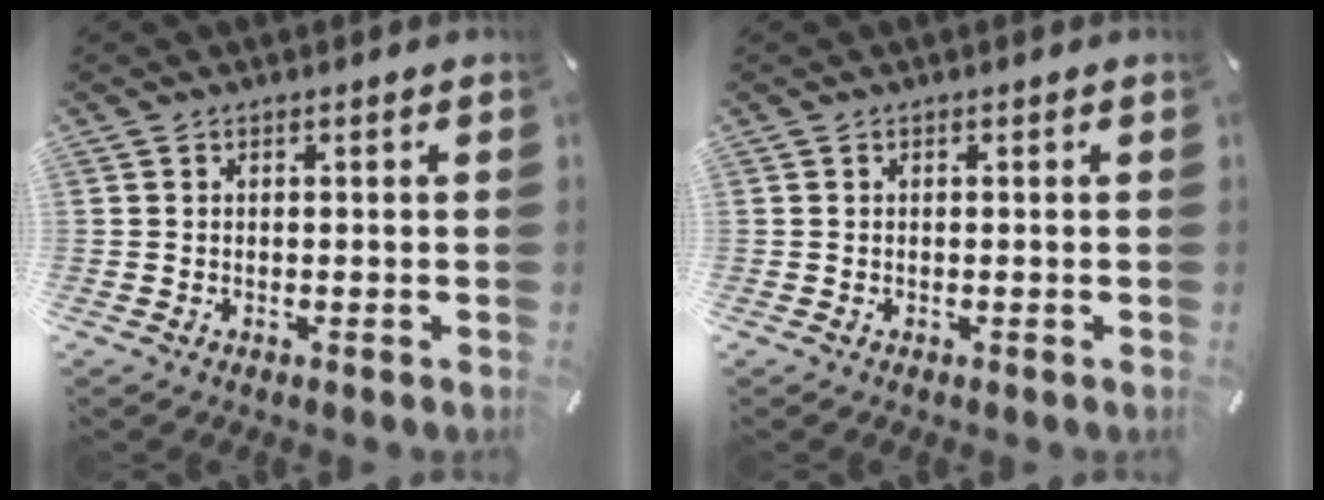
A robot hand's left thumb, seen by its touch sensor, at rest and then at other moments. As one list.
[{"total": 0.0}]